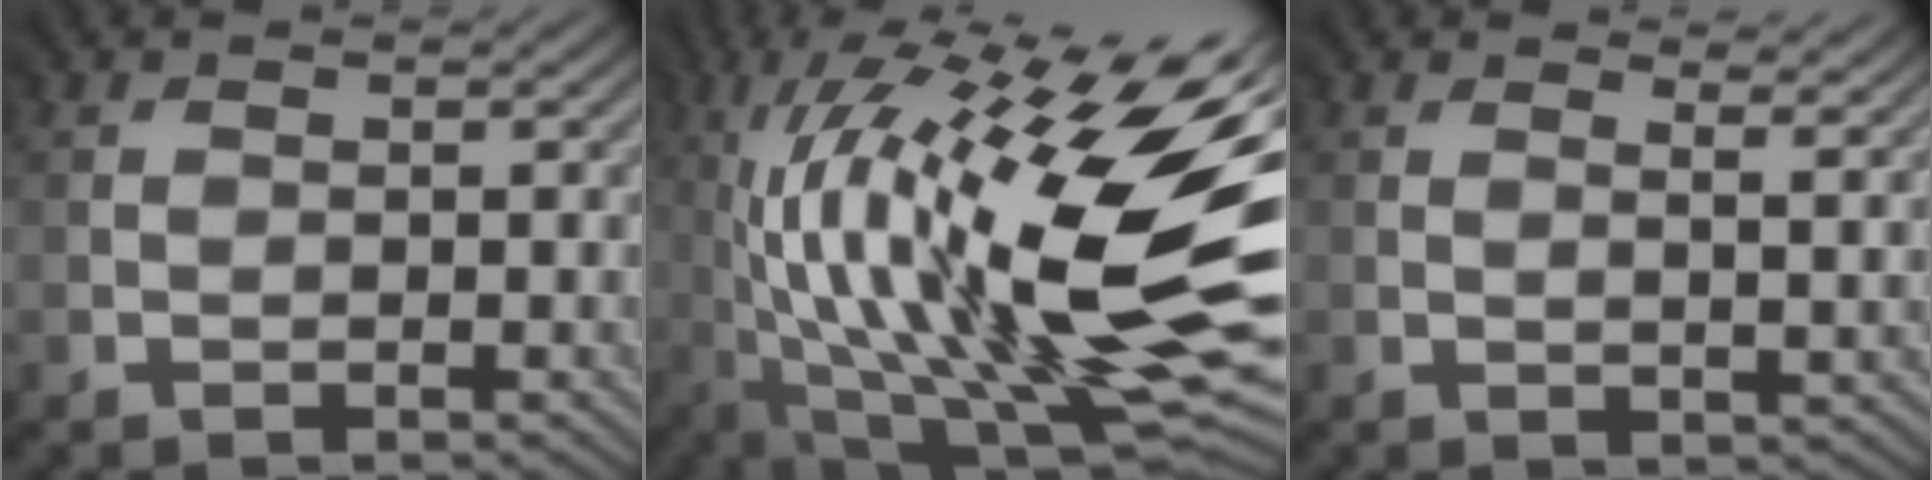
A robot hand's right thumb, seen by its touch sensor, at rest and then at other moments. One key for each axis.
{"total": 18.9, "fx": -1.1, "fy": 4.8, "fz": 18.3, "tx": -0.319, "ty": -0.002, "tz": -0.023}
{"total": 3.4, "fx": 2.5, "fy": 0.2, "fz": 2.2, "tx": -0.032, "ty": 0.003, "tz": 0.033}